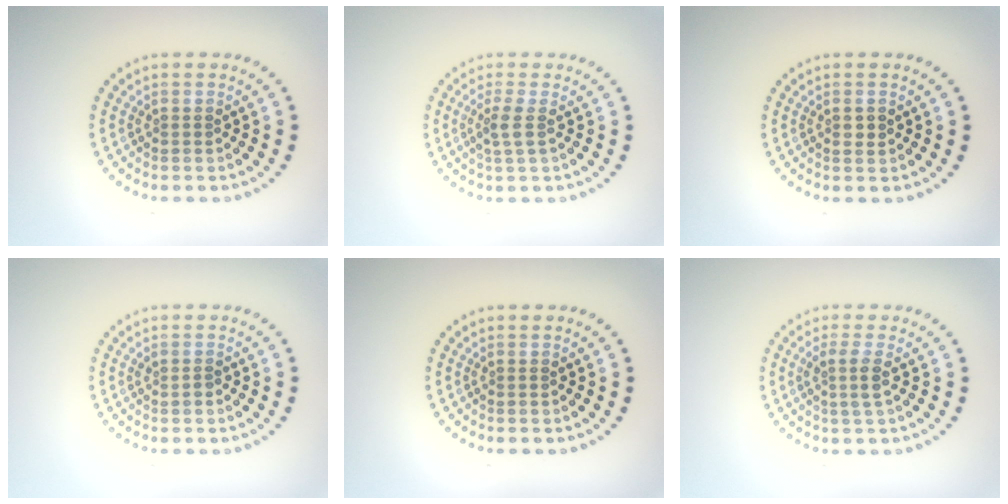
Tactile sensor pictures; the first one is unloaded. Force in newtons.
{"total": 1.6, "press": 1.3, "slide": 1.0}
{"total": 0.9, "press": 0.9, "slide": 0.2}
{"total": 0.7, "press": 0.7, "slide": 0.0}
{"total": 0.0}
{"total": 1.8, "press": 1.4, "slide": 1.2}